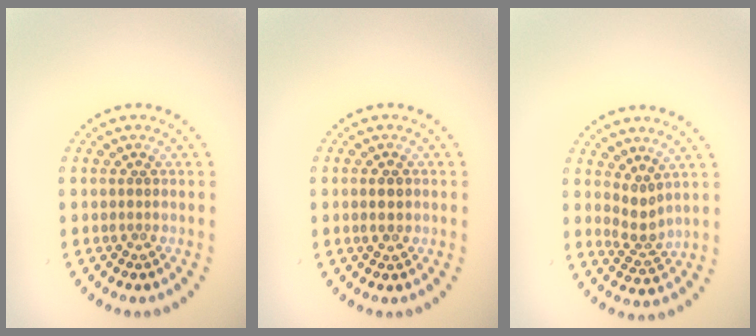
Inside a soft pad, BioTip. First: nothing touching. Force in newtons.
{"total": 1.4, "press": 1.4, "slide": 0.1}
{"total": 2.2, "press": 1.5, "slide": 1.5}